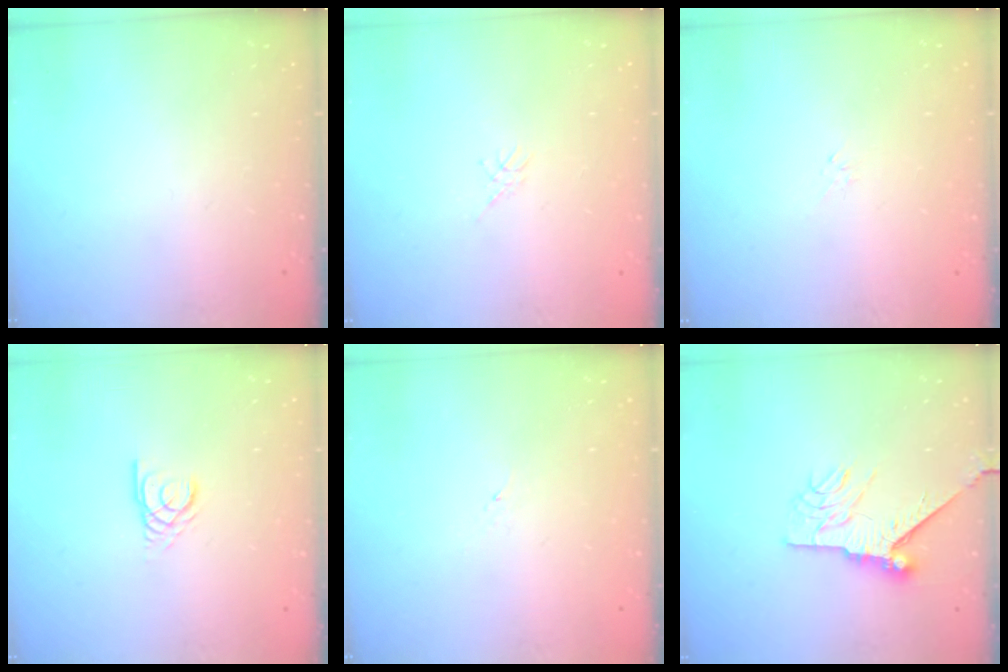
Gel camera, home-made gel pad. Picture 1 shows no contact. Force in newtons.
{"total": 1.1, "press": 1.1, "slide": 0.3}
{"total": 0.7, "press": 0.5, "slide": 0.4}
{"total": 2.8, "press": 2.8, "slide": 0.1}
{"total": 1.2, "press": 1.1, "slide": 0.2}
{"total": 9.6, "press": 9.5, "slide": 1.0}